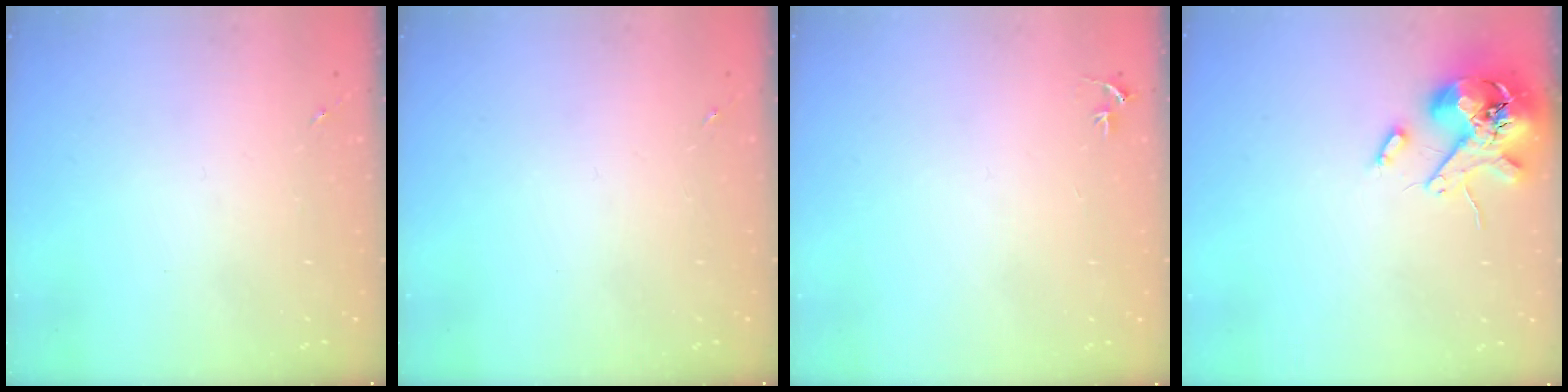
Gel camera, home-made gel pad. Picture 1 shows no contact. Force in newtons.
{"total": 0.0}
{"total": 2.9, "press": 2.9, "slide": 0.2}
{"total": 12.5, "press": 12.3, "slide": 2.1}